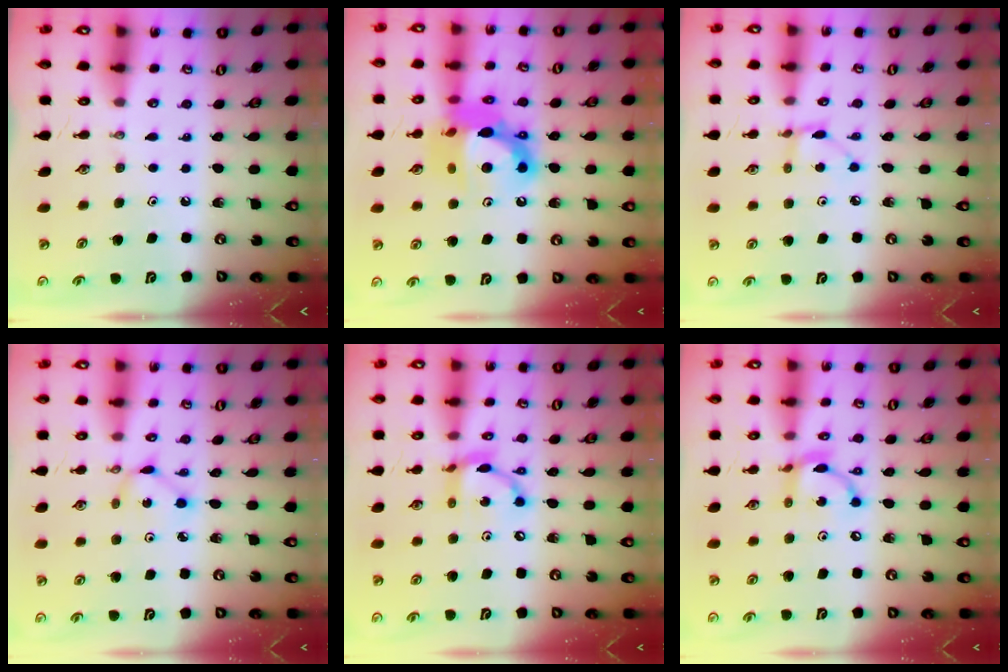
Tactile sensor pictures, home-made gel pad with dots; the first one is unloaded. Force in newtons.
{"total": 16.5, "press": 16.4, "slide": 1.6}
{"total": 3.7, "press": 3.7, "slide": 0.4}
{"total": 2.3, "press": 2.3, "slide": 0.1}
{"total": 12.0, "press": 12.0, "slide": 0.9}
{"total": 9.8, "press": 9.8, "slide": 0.5}